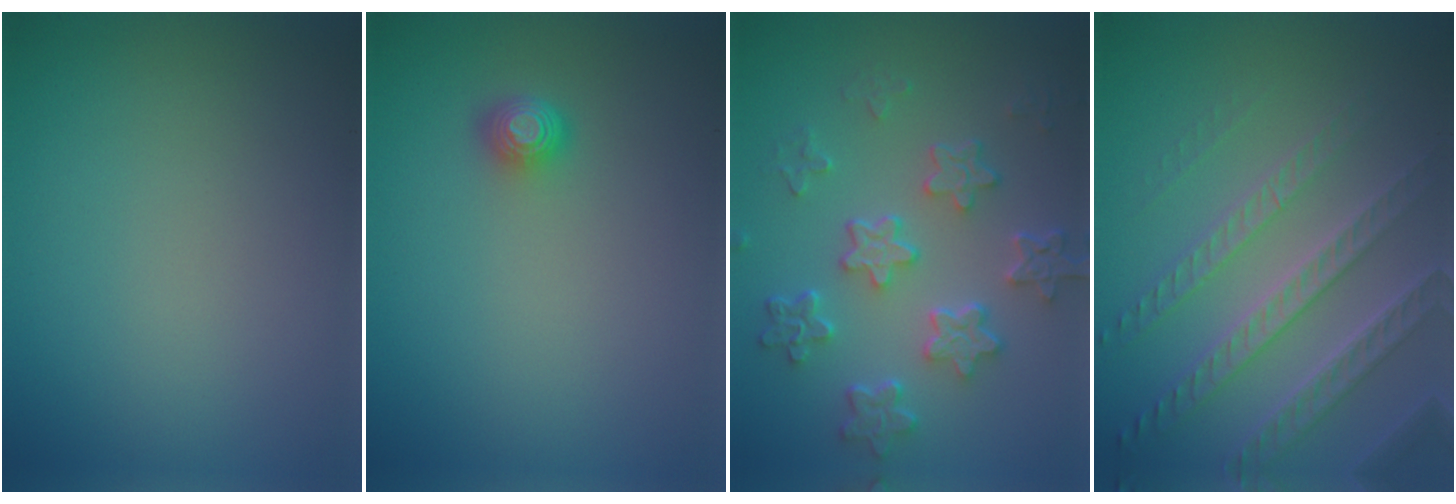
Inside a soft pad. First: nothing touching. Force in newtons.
{"total": 1.6, "press": 1.2, "slide": 1.0}
{"total": 5.6, "press": 4.4, "slide": 3.6}
{"total": 6.0, "press": 4.6, "slide": 3.8}